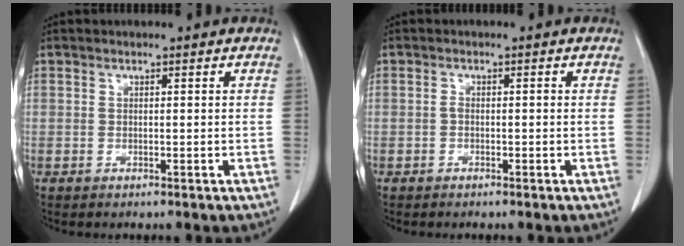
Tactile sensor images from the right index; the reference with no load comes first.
{"total": 0.7, "force": [-0.2, 0.3, 0.6], "torque": [-0.008, 0.004, -0.003]}